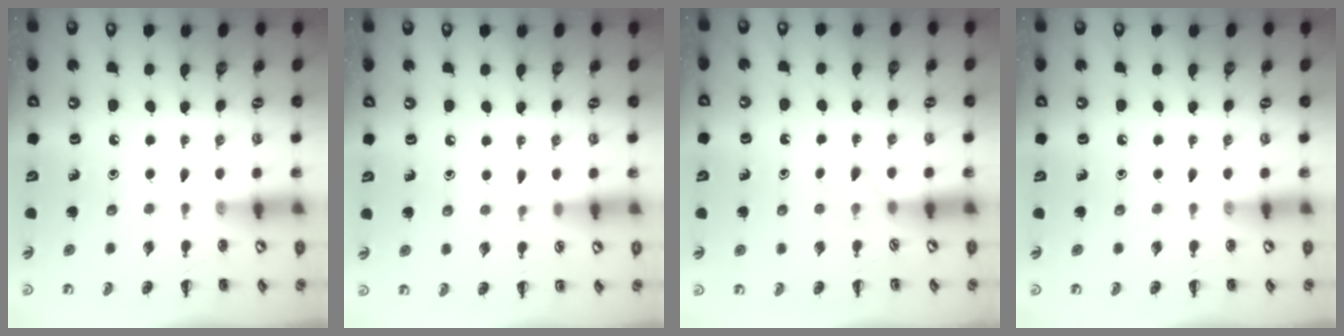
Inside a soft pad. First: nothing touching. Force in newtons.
{"total": 3.1, "press": 2.9, "slide": 1.2}
{"total": 2.6, "press": 2.5, "slide": 0.9}
{"total": 0.0}